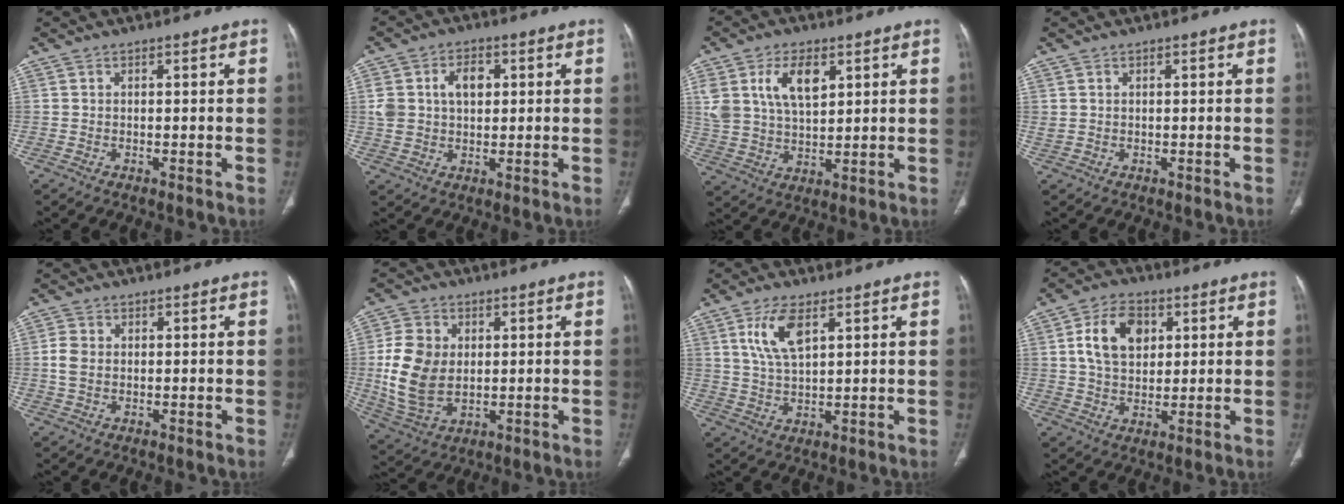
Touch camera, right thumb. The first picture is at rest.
{"total": 8.1, "force": [1.8, 5.7, 5.6], "torque": [-0.088, 0.009, 0.037]}
{"total": 10.9, "force": [4.5, 6.2, 7.8], "torque": [-0.138, -0.011, 0.094]}
{"total": 0.8, "force": [0.3, 0.6, 0.4], "torque": [-0.006, 0.003, 0.009]}
{"total": 3.5, "force": [0.2, 2.6, 2.4], "torque": [-0.052, 0.007, 0.003]}
{"total": 12.7, "force": [0.6, 9.1, 8.9], "torque": [-0.169, -0.006, 0.022]}
{"total": 7.8, "force": [3.4, 3.3, 6.1], "torque": [-0.121, -0.013, 0.072]}
{"total": 10.5, "force": [2.9, 7.2, 7.1], "torque": [-0.106, -0.002, 0.052]}